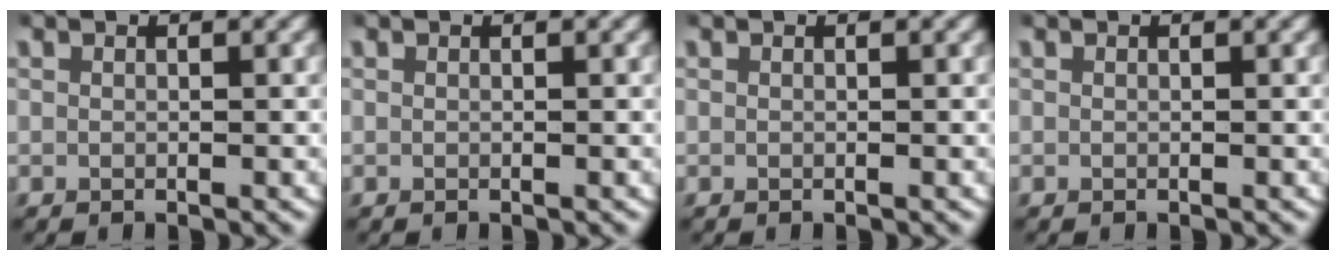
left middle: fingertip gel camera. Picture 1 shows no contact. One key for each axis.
{"total": 0.0}
{"total": 0.0}
{"total": 0.0}